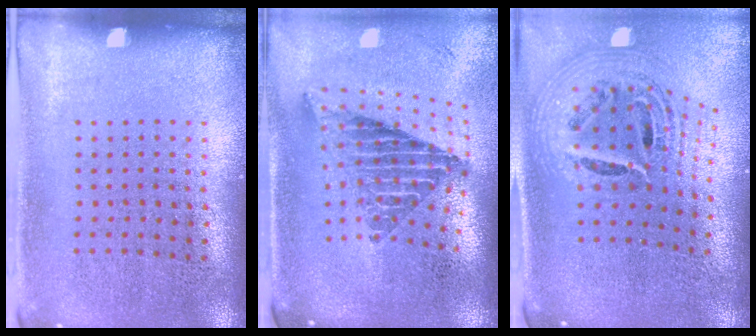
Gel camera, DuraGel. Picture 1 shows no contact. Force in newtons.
{"total": 2.4, "press": 1.6, "slide": 1.8}
{"total": 2.7, "press": 1.8, "slide": 1.9}